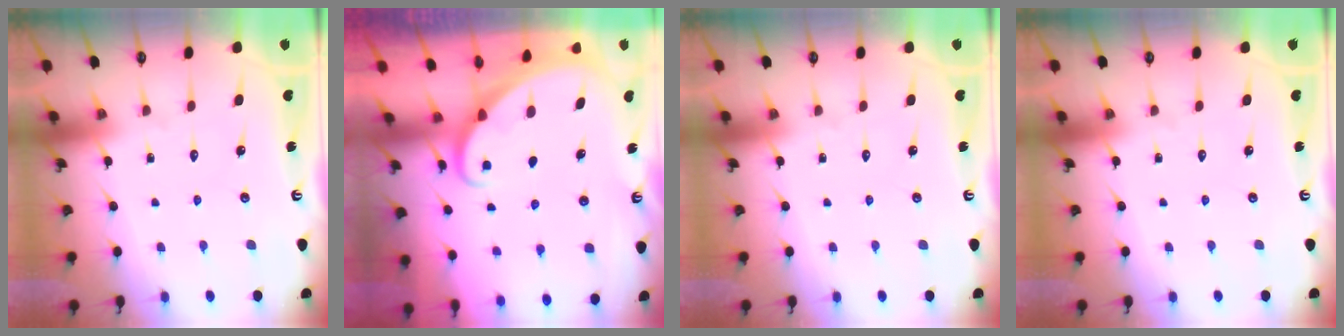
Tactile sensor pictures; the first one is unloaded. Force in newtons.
{"total": 1.8, "press": 1.8, "slide": 0.0}
{"total": 0.0}
{"total": 0.0}